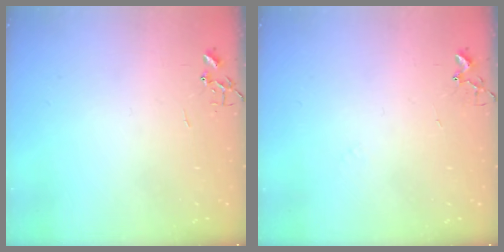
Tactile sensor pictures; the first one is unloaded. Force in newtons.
{"total": 4.9, "press": 4.9, "slide": 0.5}